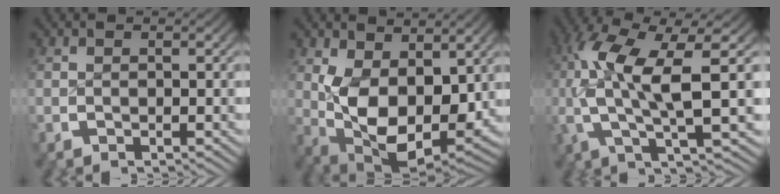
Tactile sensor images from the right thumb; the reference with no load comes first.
{"total": 12.4, "force": [-1.1, 8.1, 9.3], "torque": [-0.215, -0.069, 0.018]}
{"total": 10.4, "force": [1.1, 4.2, 9.5], "torque": [-0.200, -0.014, 0.022]}